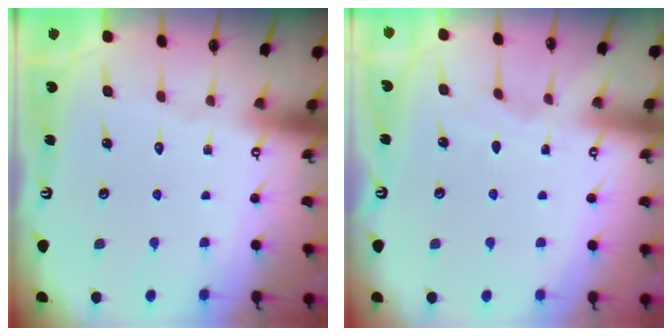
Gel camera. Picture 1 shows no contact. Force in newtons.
{"total": 3.2, "press": 3.2, "slide": 0.4}